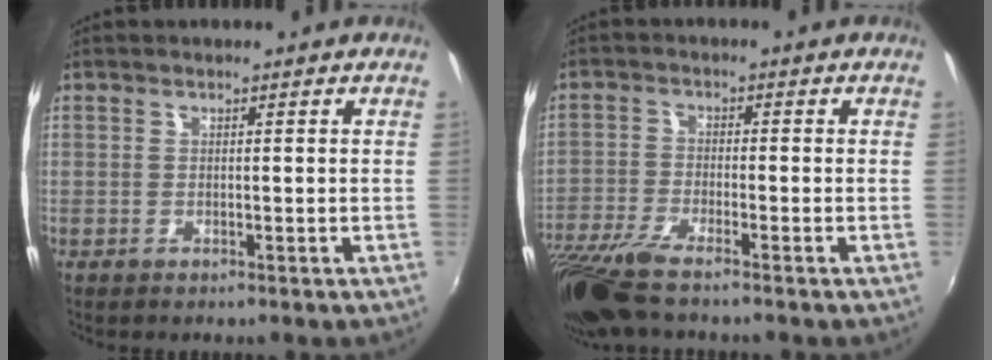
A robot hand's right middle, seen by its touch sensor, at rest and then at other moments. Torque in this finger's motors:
{"motor_torque": [1.01, -1.13, 0.39, 0.12]}